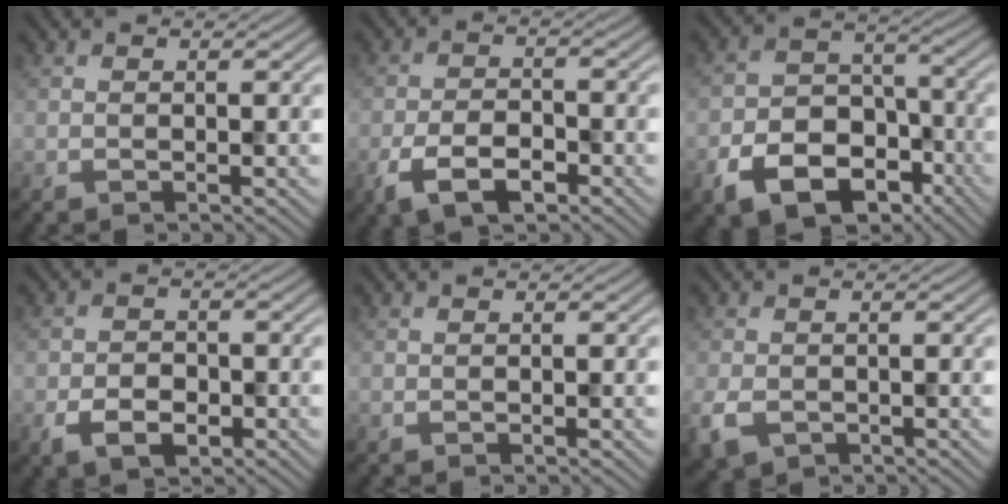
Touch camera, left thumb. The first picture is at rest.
{"total": 6.2, "force": [-3.4, 3.1, 4.1], "torque": [-0.082, -0.003, -0.070]}
{"total": 11.3, "force": [-6.0, 7.4, 6.1], "torque": [-0.121, -0.022, -0.107]}
{"total": 4.4, "force": [-2.1, 2.9, 2.6], "torque": [-0.051, -0.007, -0.043]}
{"total": 0.0}
{"total": 4.1, "force": [-1.6, 3.0, 2.2], "torque": [-0.065, -0.017, -0.036]}